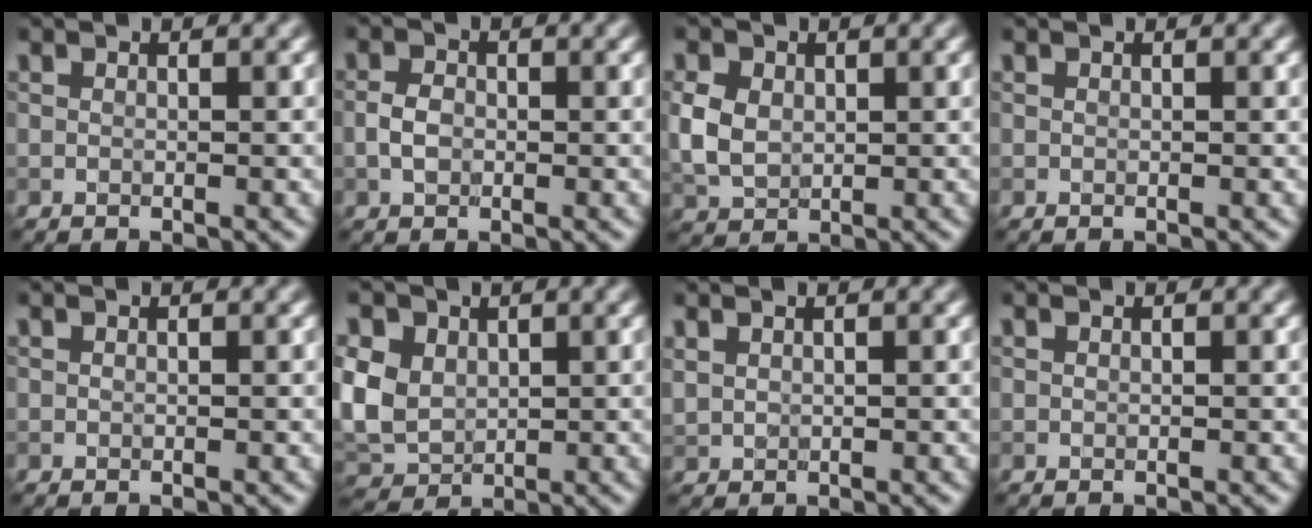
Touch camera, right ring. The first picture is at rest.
{"total": 1.8, "force": [-0.4, 1.3, 1.1], "torque": [-0.025, 0.008, -0.012]}
{"total": 3.7, "force": [0.4, 2.9, 2.2], "torque": [-0.058, 0.007, 0.009]}
{"total": 0.0}
{"total": 0.0}
{"total": 7.3, "force": [1.4, 5.7, 4.4], "torque": [-0.131, 0.019, 0.023]}
{"total": 0.7, "force": [0.5, 0.5, 0.1], "torque": [-0.006, 0.005, 0.016]}
{"total": 0.0}